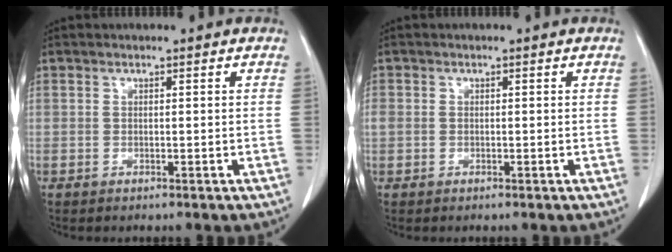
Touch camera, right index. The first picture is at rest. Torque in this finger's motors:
{"motor_torque": [0.36, 0.30, 0.10, 0.04]}